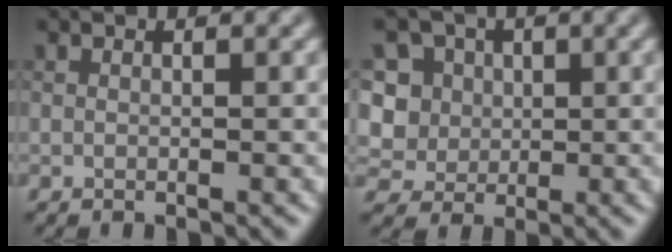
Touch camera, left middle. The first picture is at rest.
{"total": 7.7, "force": [1.3, 7.0, 2.8], "torque": [-0.066, 0.032, 0.006]}